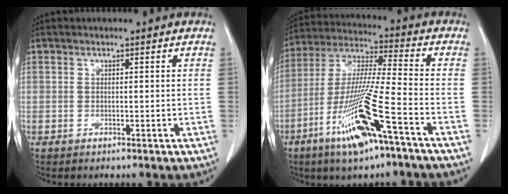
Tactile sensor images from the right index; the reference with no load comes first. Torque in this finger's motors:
{"motor_torque": [1.86, -0.28, 0.48, 0.21]}